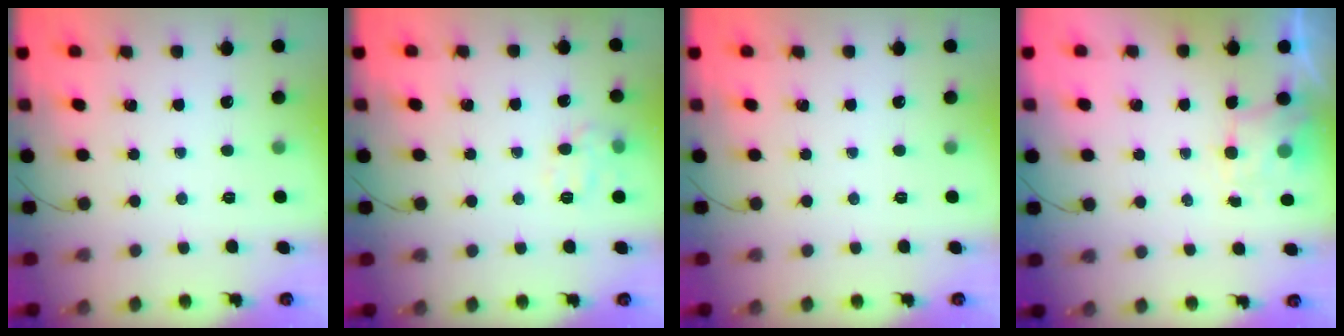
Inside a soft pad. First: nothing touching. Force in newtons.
{"total": 8.5, "press": 8.4, "slide": 0.8}
{"total": 0.0}
{"total": 2.0, "press": 1.8, "slide": 1.0}